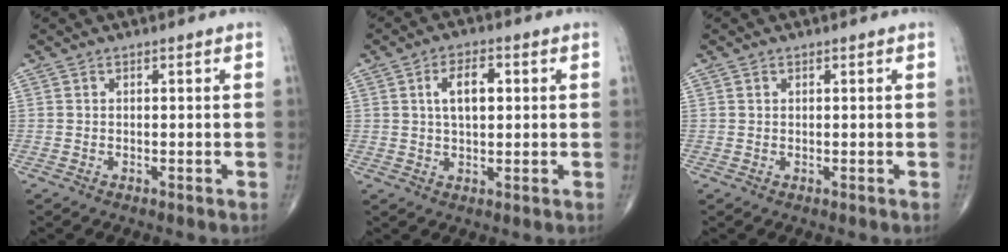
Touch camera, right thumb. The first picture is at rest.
{"total": 6.5, "force": [1.5, 3.3, 5.3], "torque": [-0.086, 0.004, 0.025]}
{"total": 0.6, "force": [0.4, 0.4, 0.3], "torque": [-0.002, -0.002, 0.007]}